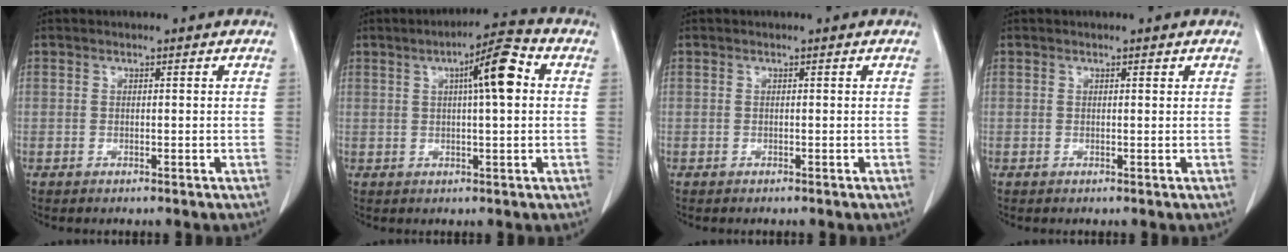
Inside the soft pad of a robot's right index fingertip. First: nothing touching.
{"total": 7.8, "force": [1.8, 0.8, 7.5], "torque": [-0.119, 0.018, 0.023]}
{"total": 0.0}
{"total": 0.0}